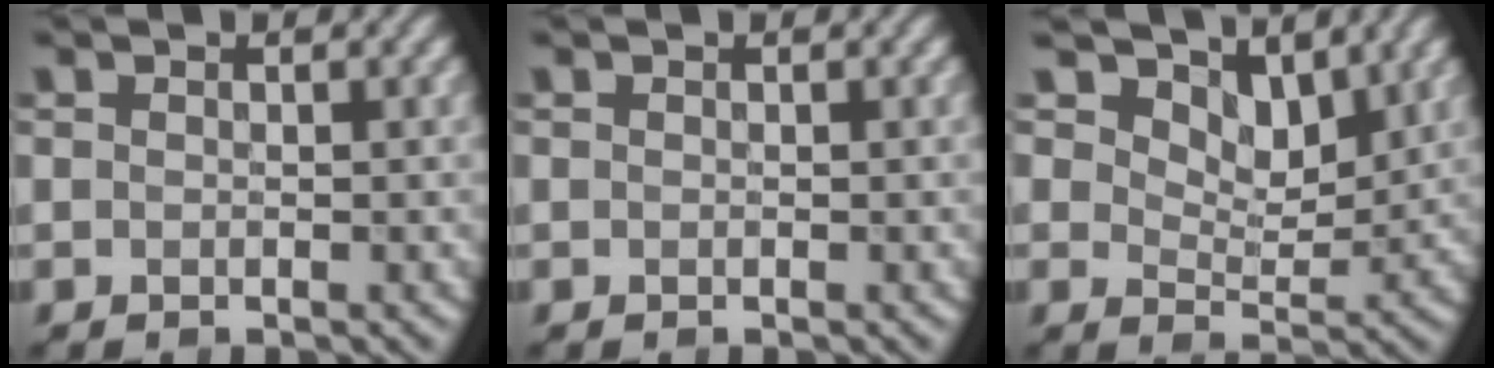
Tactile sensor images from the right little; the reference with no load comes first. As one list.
[{"total": 0.0}, {"total": 5.6, "force": [4.1, 2.9, 2.5], "torque": [-0.050, -0.021, 0.073]}]